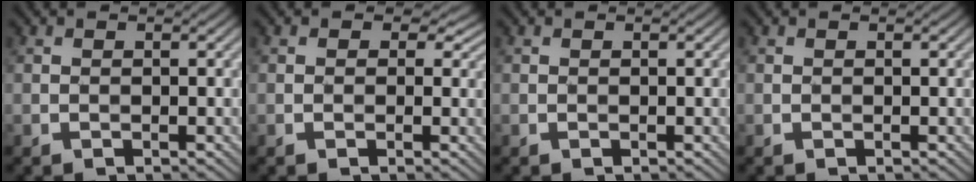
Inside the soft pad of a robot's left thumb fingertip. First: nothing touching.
{"total": 3.3, "force": [1.1, 2.5, 1.9], "torque": [-0.029, -0.006, 0.007]}
{"total": 0.0}
{"total": 0.0}